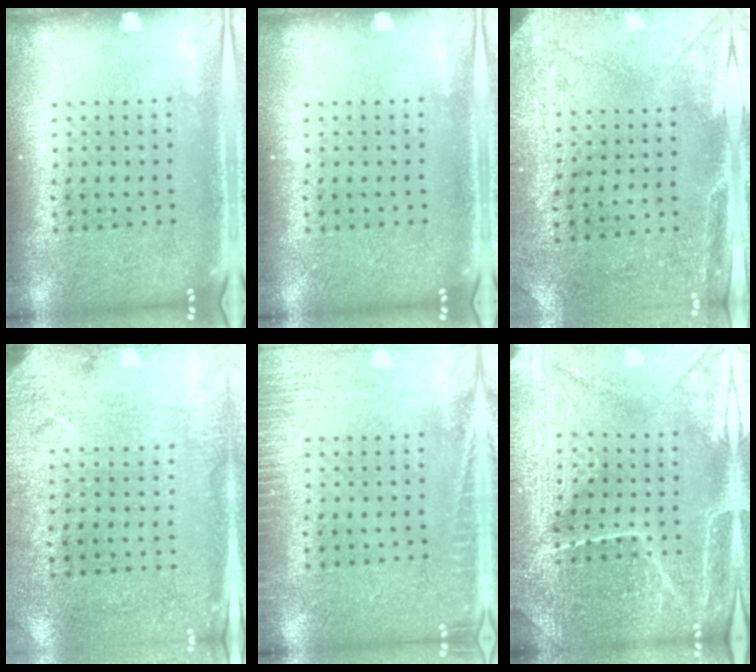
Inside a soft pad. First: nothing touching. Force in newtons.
{"total": 0.0}
{"total": 3.0, "press": 2.4, "slide": 1.8}
{"total": 2.7, "press": 2.2, "slide": 1.6}
{"total": 2.7, "press": 2.7, "slide": 0.5}
{"total": 4.3, "press": 4.2, "slide": 0.9}